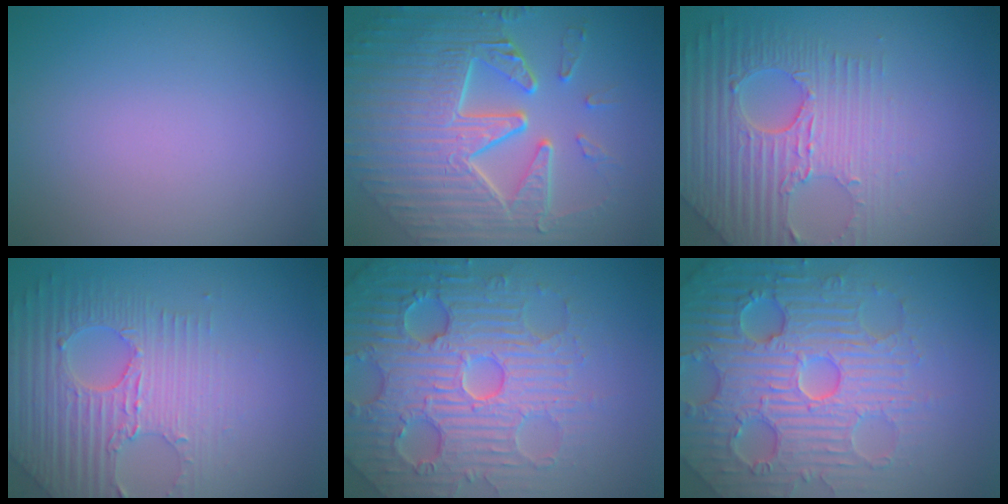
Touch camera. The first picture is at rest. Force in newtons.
{"total": 10.3, "press": 7.0, "slide": 7.5}
{"total": 7.0, "press": 5.2, "slide": 4.7}
{"total": 5.9, "press": 4.8, "slide": 3.4}
{"total": 7.8, "press": 7.6, "slide": 1.8}
{"total": 7.8, "press": 7.6, "slide": 1.8}